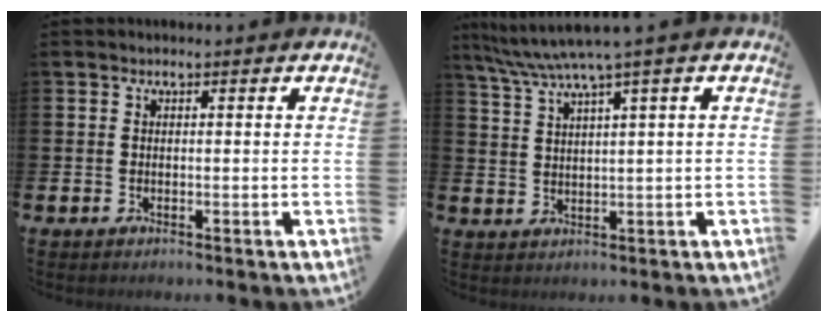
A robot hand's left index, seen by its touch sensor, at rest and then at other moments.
{"total": 5.2, "force": [3.6, -0.1, 3.7], "torque": [-0.088, -0.005, 0.062]}